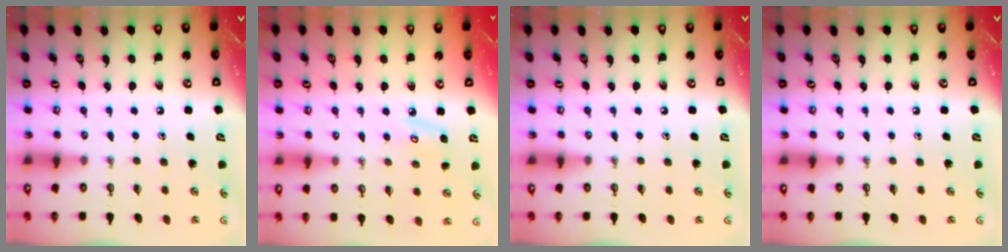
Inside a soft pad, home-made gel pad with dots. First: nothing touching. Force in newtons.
{"total": 4.0, "press": 4.0, "slide": 0.5}
{"total": 0.0}
{"total": 0.0}